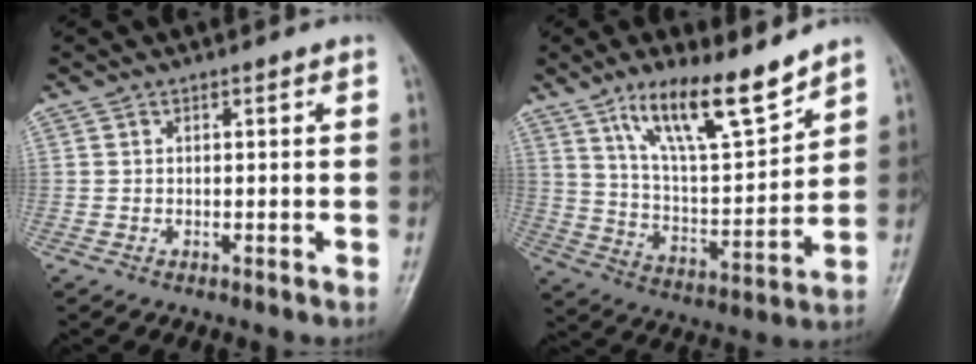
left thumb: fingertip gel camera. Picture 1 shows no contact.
{"total": 15.2, "force": [10.7, 3.8, 10.2], "torque": [-0.156, -0.065, 0.201]}